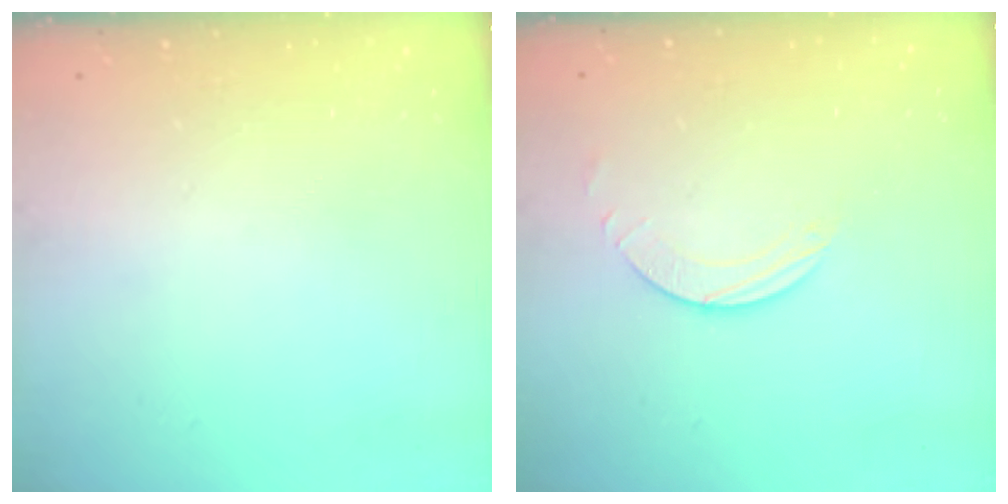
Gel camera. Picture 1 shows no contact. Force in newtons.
{"total": 2.0, "press": 2.0, "slide": 0.2}